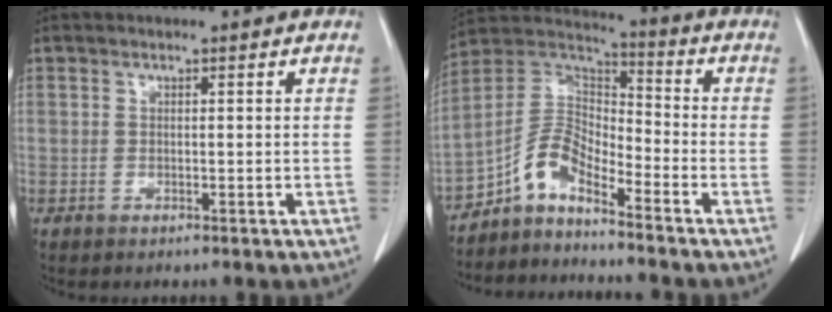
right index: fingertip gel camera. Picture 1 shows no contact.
{"total": 7.8, "force": [-5.9, 2.3, 4.6], "torque": [-0.106, 0.023, -0.117]}